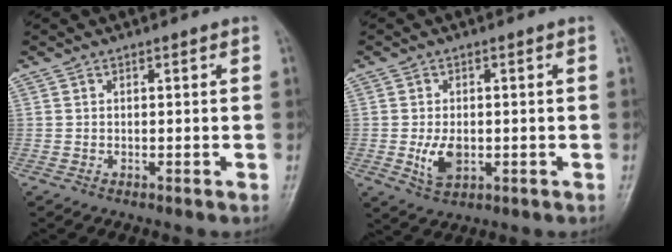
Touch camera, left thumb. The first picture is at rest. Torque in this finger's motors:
{"motor_torque": [0.99, 1.10, 0.82, -0.01, 0.03]}